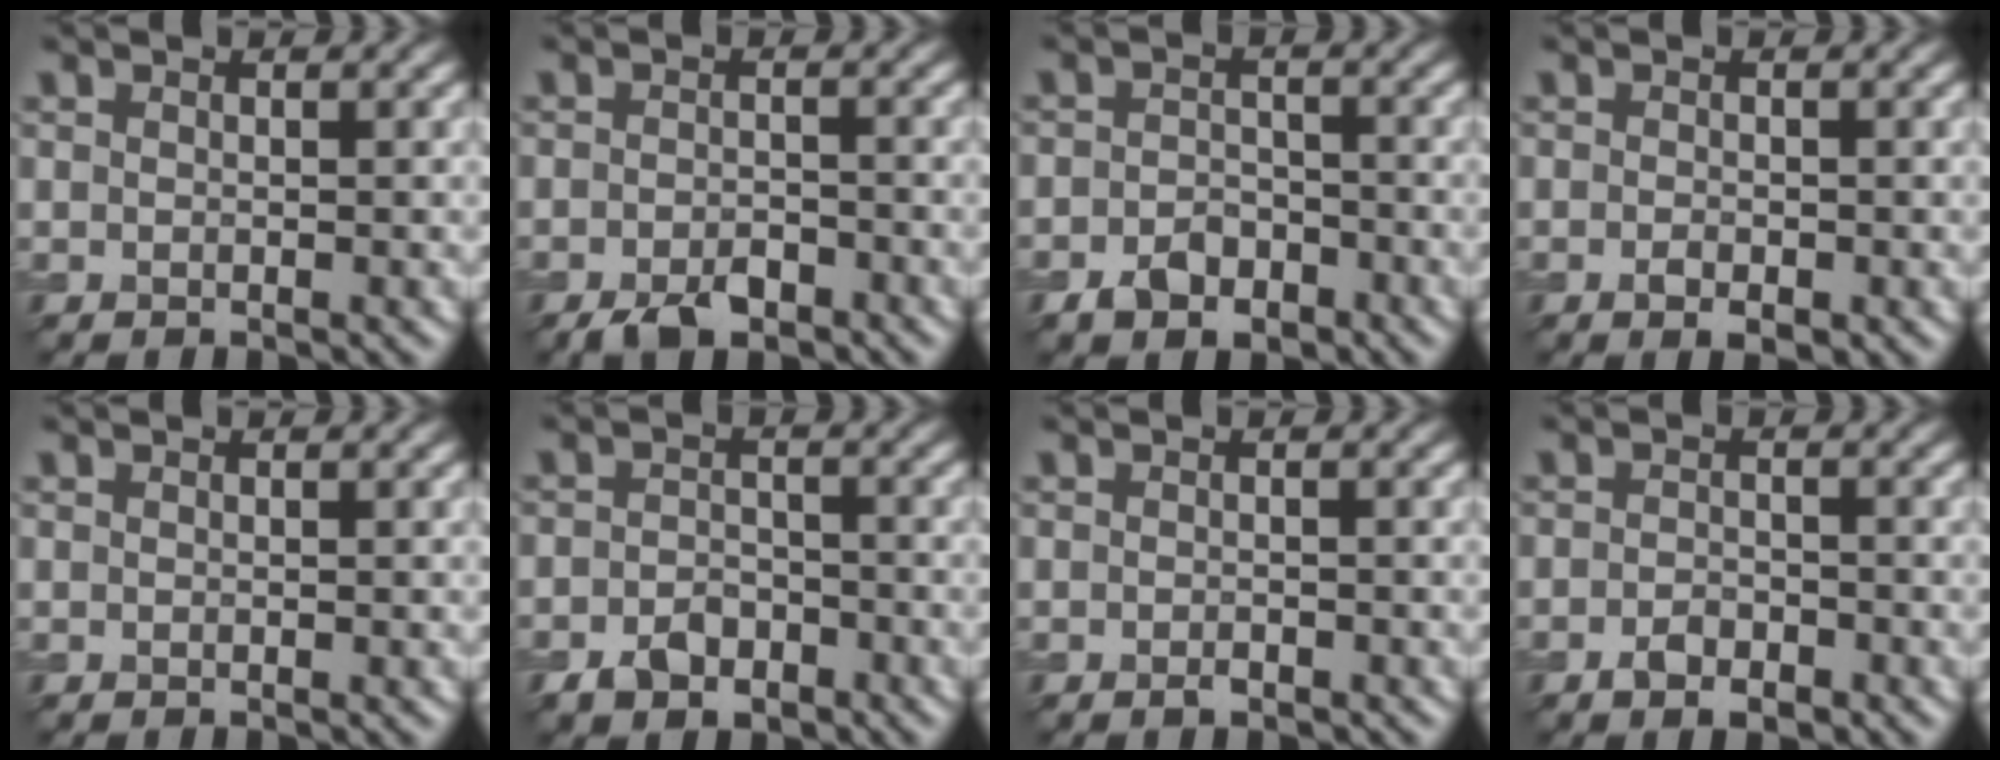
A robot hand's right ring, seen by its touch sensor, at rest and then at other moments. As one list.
[{"total": 3.0, "force": [-2.1, 1.3, 1.6], "torque": [-0.026, 0.000, -0.039]}, {"total": 2.9, "force": [-1.8, 1.9, 1.2], "torque": [-0.018, 0.002, -0.038]}, {"total": 1.4, "force": [-0.6, 0.7, 1.1], "torque": [-0.019, -0.003, -0.010]}, {"total": 0.0}, {"total": 2.9, "force": [-1.8, 1.9, 1.2], "torque": [-0.018, 0.002, -0.038]}, {"total": 0.9, "force": [-0.6, 0.4, 0.5], "torque": [-0.009, -0.001, -0.010]}, {"total": 2.0, "force": [-1.2, 1.1, 1.2], "torque": [-0.018, 0.002, -0.023]}]